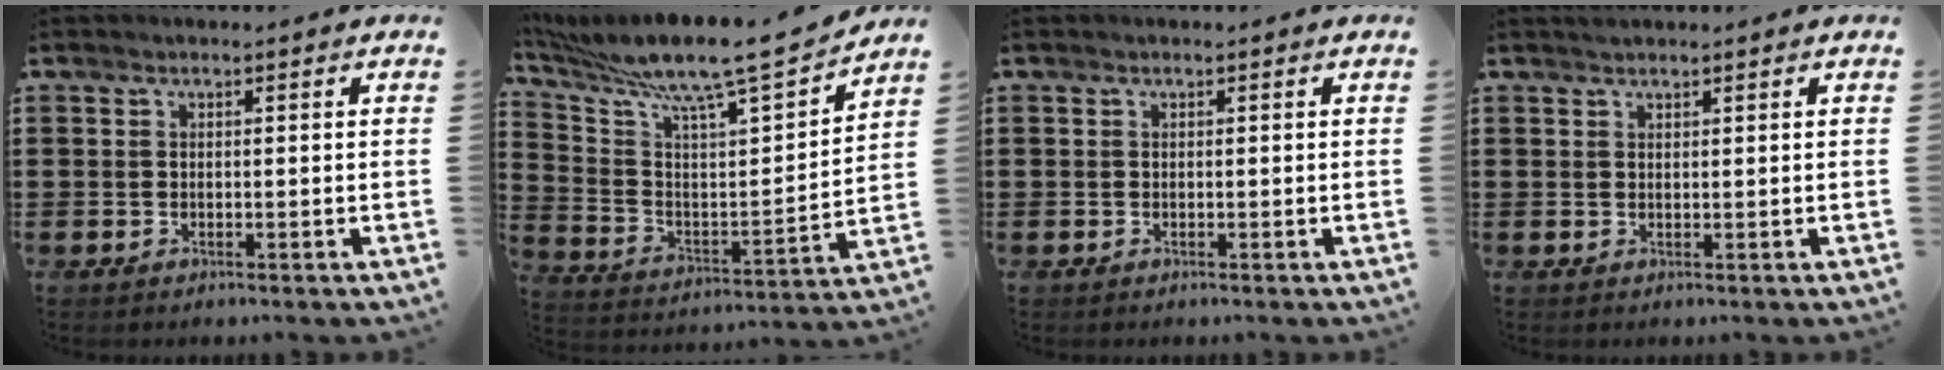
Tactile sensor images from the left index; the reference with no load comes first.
{"total": 9.7, "force": [8.4, 0.5, 4.8], "torque": [-0.123, -0.076, 0.132]}
{"total": 0.0}
{"total": 0.9, "force": [0.8, 0.1, 0.3], "torque": [-0.007, 0.000, 0.016]}